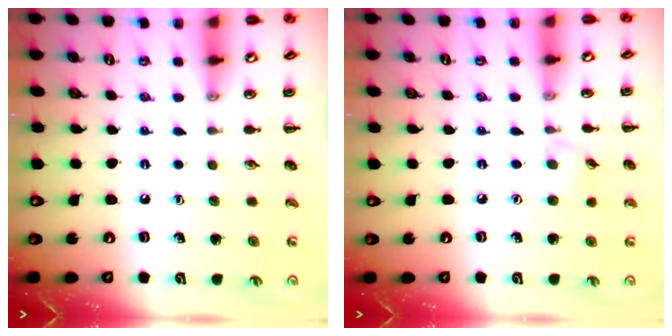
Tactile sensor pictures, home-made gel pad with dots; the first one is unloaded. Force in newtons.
{"total": 3.2, "press": 2.9, "slide": 1.3}